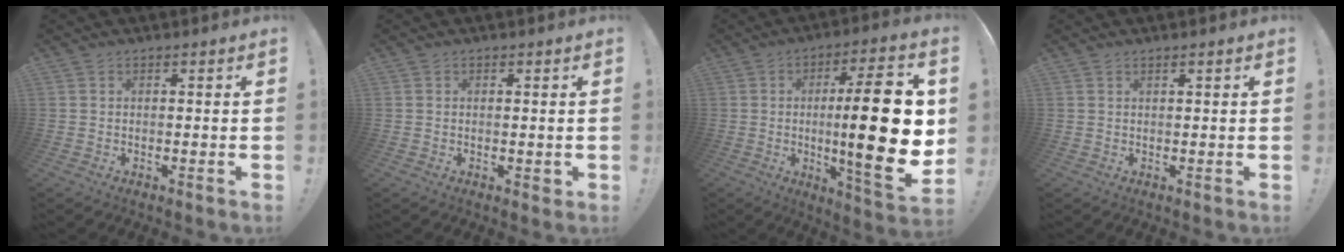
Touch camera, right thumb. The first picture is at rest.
{"total": 1.5, "force": [0.2, 1.1, 0.9], "torque": [-0.002, -0.002, 0.002]}
{"total": 24.4, "force": [0.1, 4.7, 23.9], "torque": [-0.380, -0.015, -0.001]}
{"total": 1.1, "force": [0.7, -0.2, 0.8], "torque": [-0.010, -0.004, 0.010]}